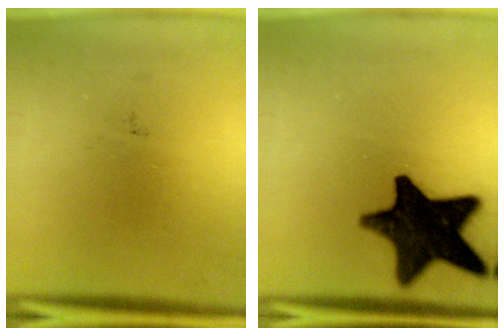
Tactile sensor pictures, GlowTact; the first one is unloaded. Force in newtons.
{"total": 17.0}